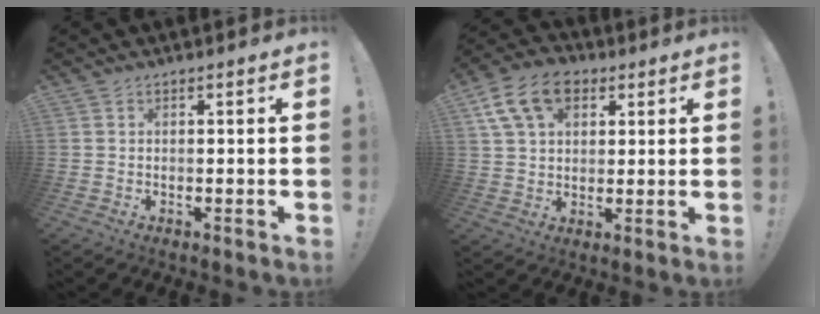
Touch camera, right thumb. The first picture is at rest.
{"total": 14.1, "force": [6.1, 9.4, 8.5], "torque": [-0.147, -0.014, 0.119]}